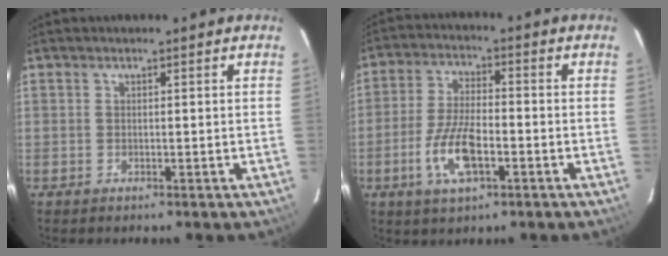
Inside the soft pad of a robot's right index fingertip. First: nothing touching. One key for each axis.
{"total": 9.4, "fx": -3.7, "fy": 3.4, "fz": 7.9, "tx": -0.167, "ty": -0.005, "tz": -0.069}